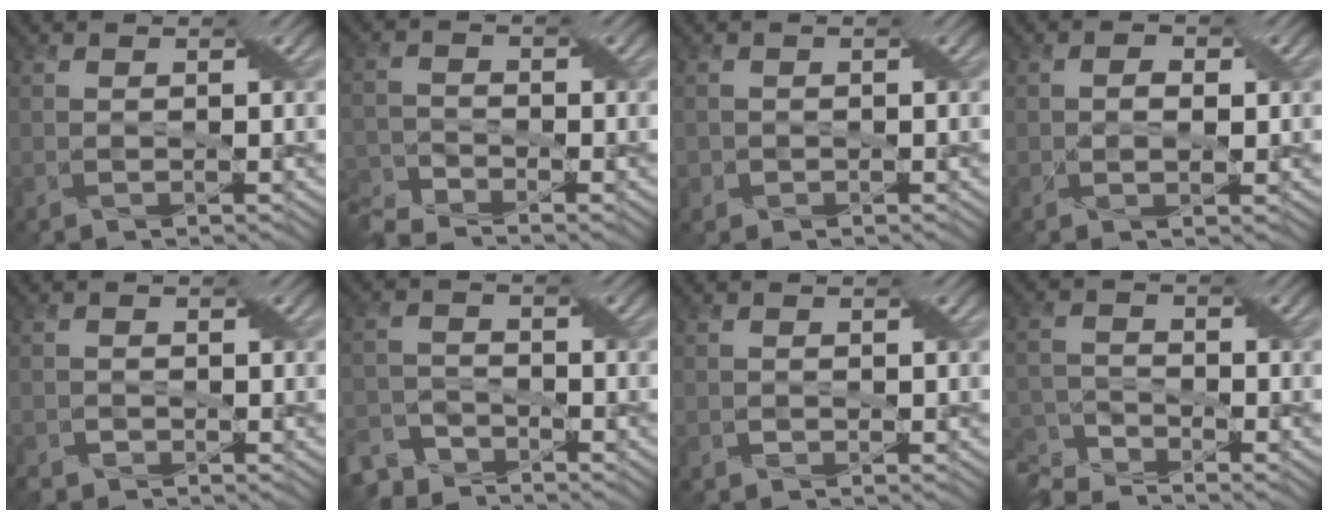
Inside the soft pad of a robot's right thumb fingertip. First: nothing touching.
{"total": 5.0, "force": [-4.5, 1.2, 1.9], "torque": [-0.045, -0.012, -0.099]}
{"total": 1.1, "force": [-0.3, 1.1, 0.0], "torque": [0.001, -0.002, -0.008]}
{"total": 2.3, "force": [0.1, 1.3, 1.9], "torque": [-0.031, -0.003, 0.002]}
{"total": 1.5, "force": [-1.3, 0.8, 0.2], "torque": [-0.007, -0.002, -0.031]}
{"total": 5.9, "force": [-4.9, 2.7, 2.0], "torque": [-0.045, -0.008, -0.108]}
{"total": 0.7, "force": [-0.5, 0.4, 0.0], "torque": [-0.002, 0.000, -0.010]}
{"total": 5.8, "force": [-5.2, 1.6, 2.0], "torque": [-0.047, -0.009, -0.115]}